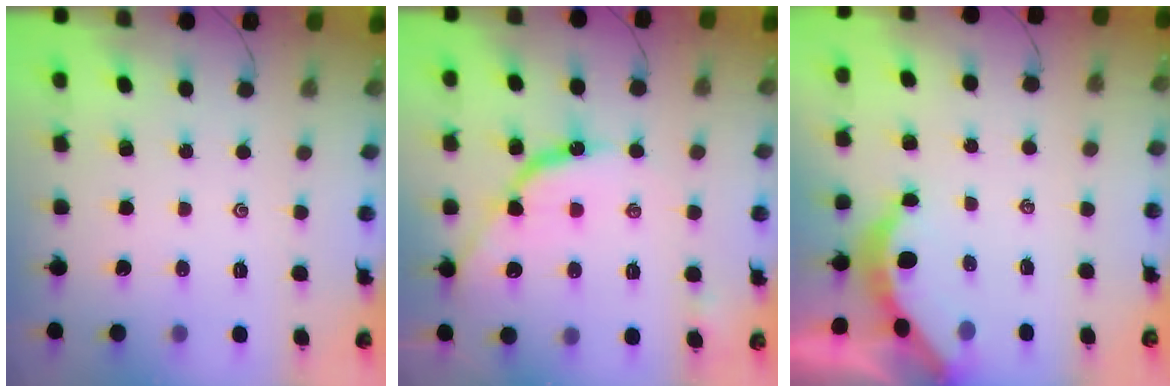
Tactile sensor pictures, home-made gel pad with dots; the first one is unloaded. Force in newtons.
{"total": 9.9, "press": 9.9, "slide": 1.0}
{"total": 3.9, "press": 3.9, "slide": 0.5}